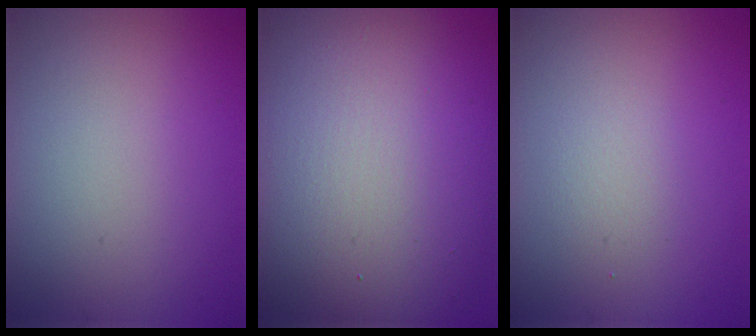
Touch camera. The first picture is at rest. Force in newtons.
{"total": 16.6, "press": 16.6, "slide": 0.4}
{"total": 1.3, "press": 1.3, "slide": 0.1}